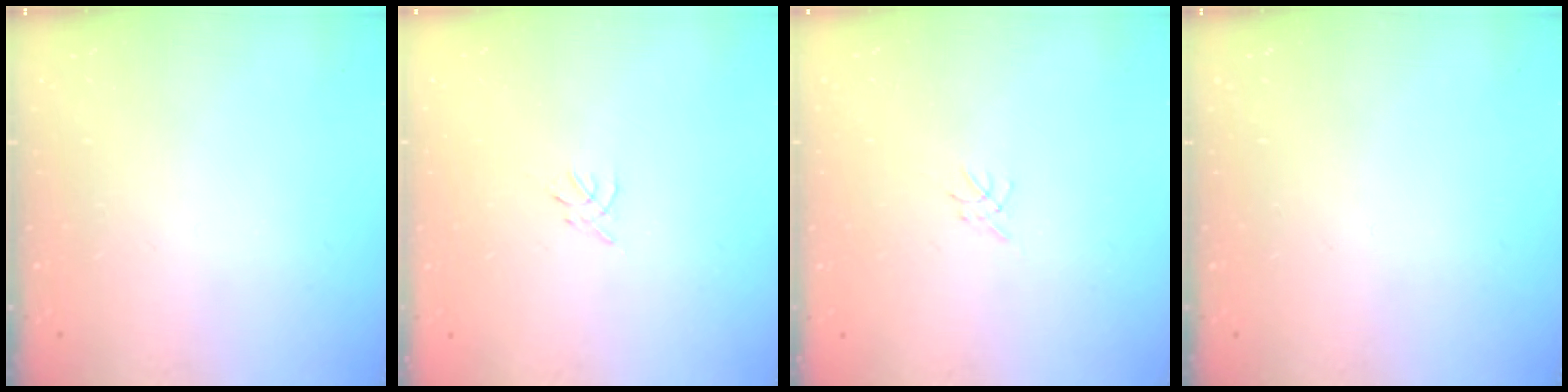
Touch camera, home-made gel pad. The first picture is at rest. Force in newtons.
{"total": 0.0}
{"total": 0.0}
{"total": 0.0}